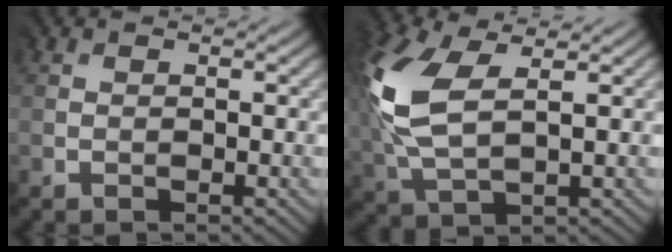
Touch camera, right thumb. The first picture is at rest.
{"total": 11.6, "force": [3.3, 6.0, 9.4], "torque": [-0.274, 0.007, 0.065]}